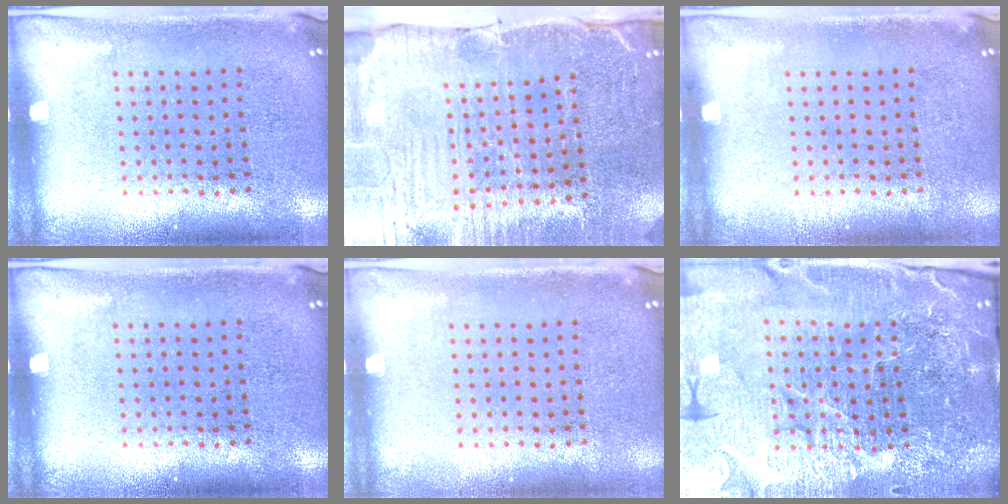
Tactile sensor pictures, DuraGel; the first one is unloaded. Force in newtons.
{"total": 4.0, "press": 4.0, "slide": 0.6}
{"total": 0.0}
{"total": 0.0}
{"total": 0.0}
{"total": 6.7, "press": 5.8, "slide": 3.3}